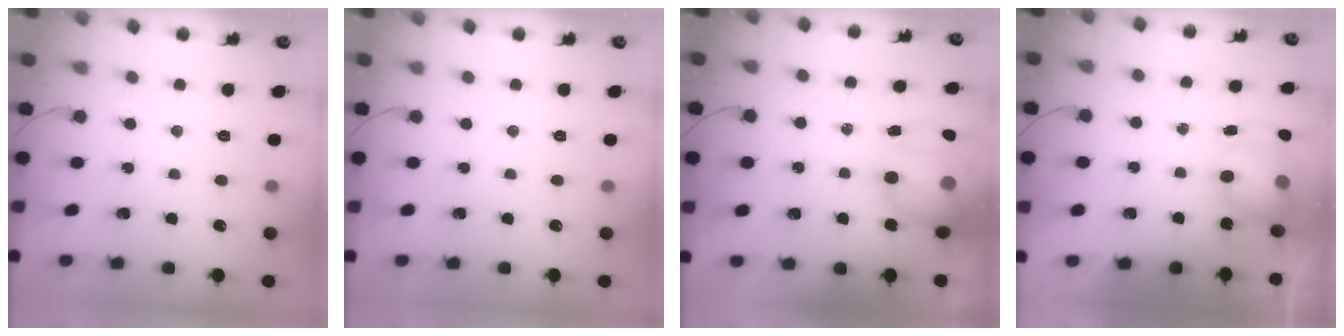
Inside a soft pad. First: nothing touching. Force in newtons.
{"total": 0.0}
{"total": 14.7, "press": 14.2, "slide": 3.5}
{"total": 8.3, "press": 7.7, "slide": 3.0}